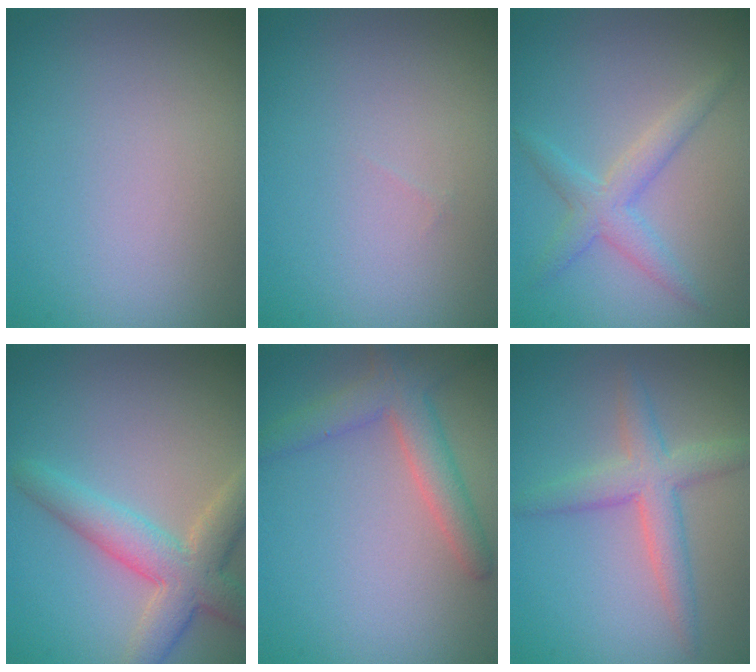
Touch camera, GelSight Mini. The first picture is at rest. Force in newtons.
{"total": 0.0}
{"total": 2.8, "press": 2.8, "slide": 0.1}
{"total": 4.9, "press": 4.9, "slide": 0.3}
{"total": 3.6, "press": 3.6, "slide": 0.2}
{"total": 3.5, "press": 3.5, "slide": 0.3}